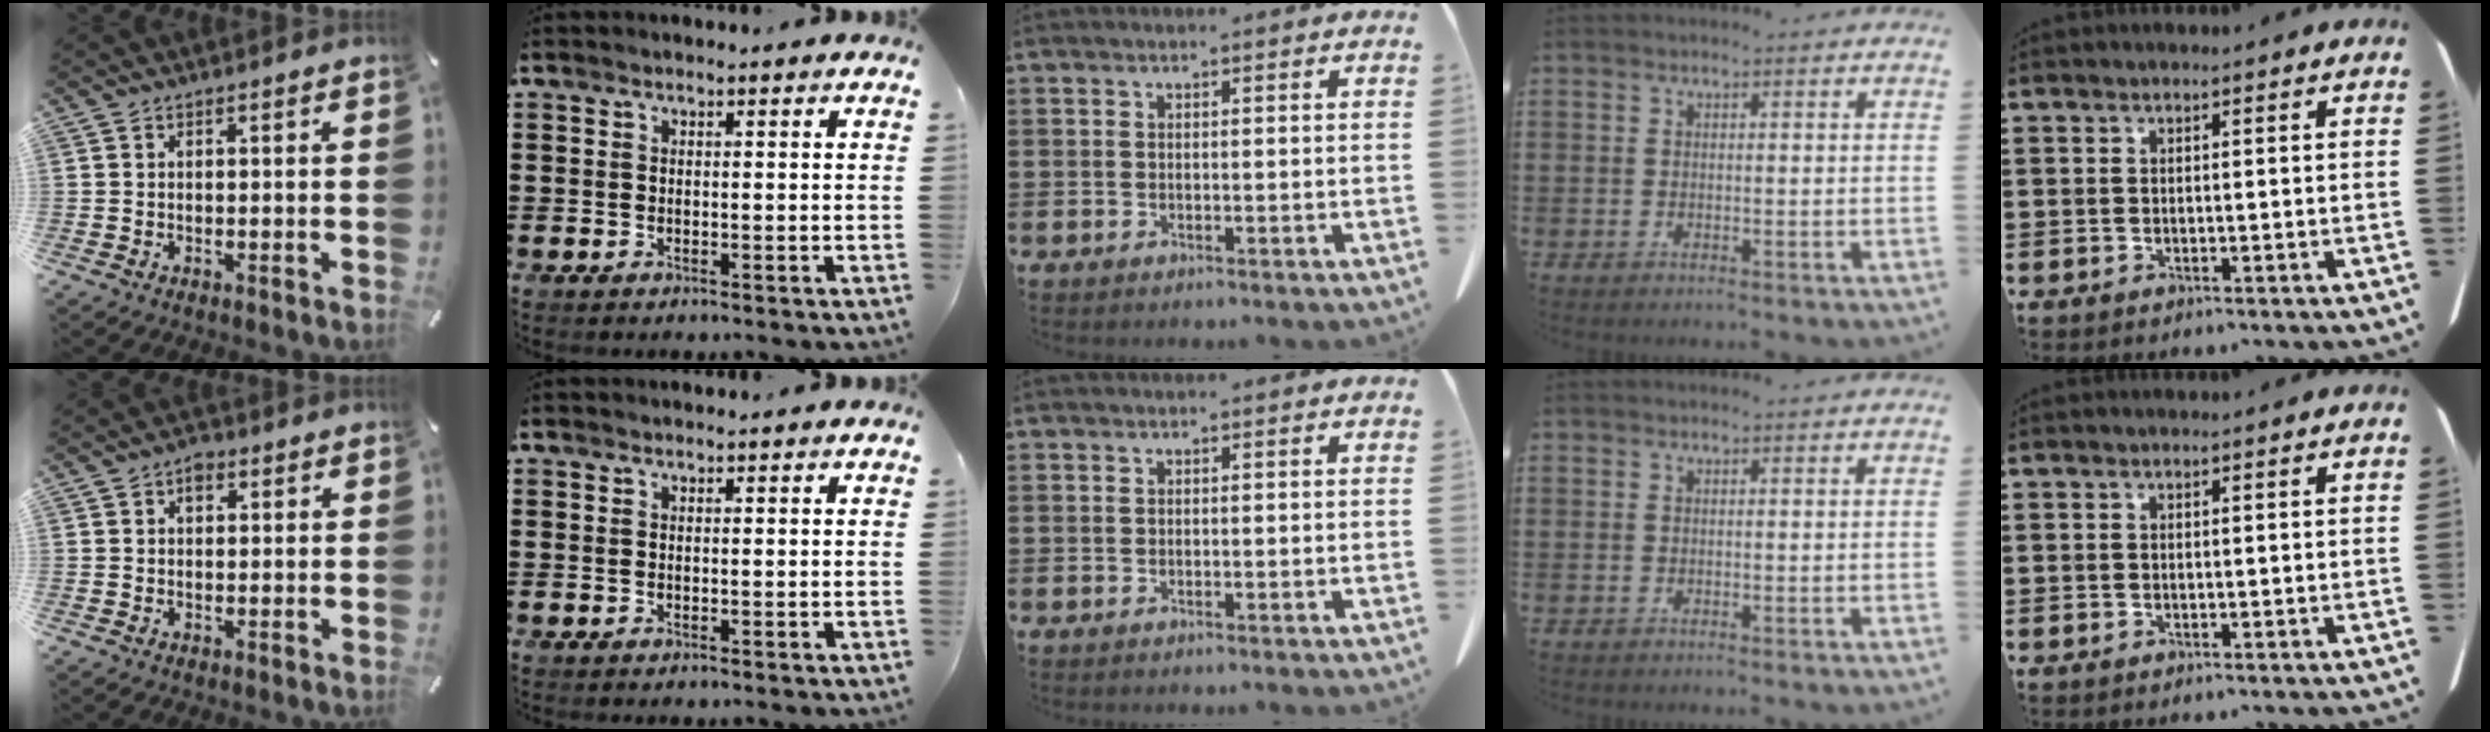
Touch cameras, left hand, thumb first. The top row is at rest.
{"thumb": {"total": 2.6, "force": [1.0, 1.9, 1.4], "torque": [-0.015, 0.000, 0.013]}}